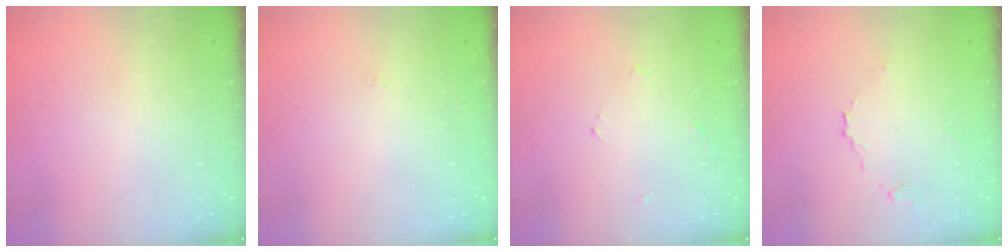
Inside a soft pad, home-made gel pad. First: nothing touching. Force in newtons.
{"total": 1.6, "press": 1.5, "slide": 0.4}
{"total": 2.7, "press": 2.7, "slide": 0.3}
{"total": 3.8, "press": 3.8, "slide": 0.4}